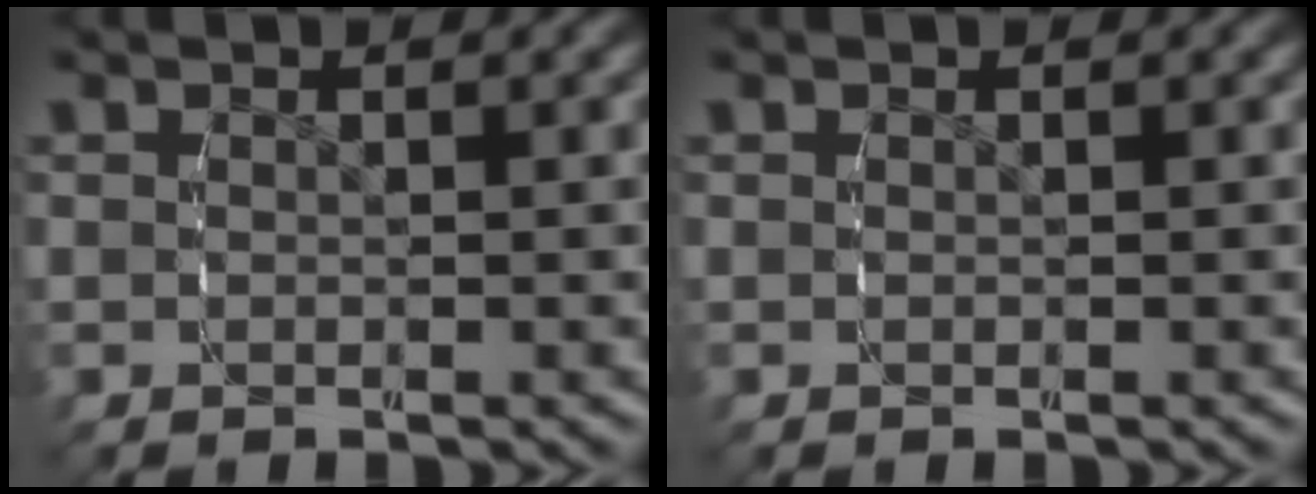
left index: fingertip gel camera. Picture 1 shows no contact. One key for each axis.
{"total": 0.0}